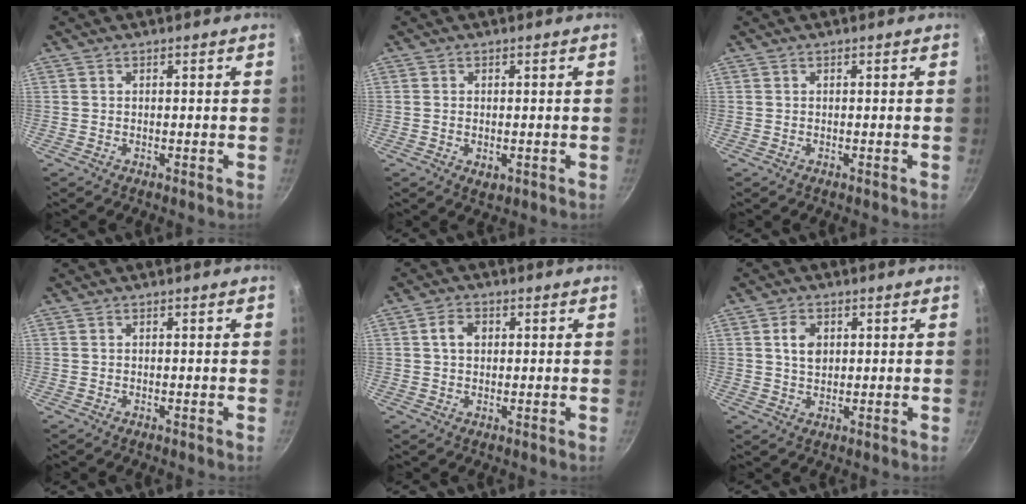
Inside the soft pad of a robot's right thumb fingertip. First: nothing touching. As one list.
[{"total": 2.3, "force": [-0.4, 1.5, 1.7], "torque": [-0.027, -0.007, -0.005]}, {"total": 0.0}, {"total": 0.0}, {"total": 3.7, "force": [0.8, 2.7, 2.4], "torque": [-0.030, 0.005, 0.010]}, {"total": 4.4, "force": [1.2, 3.1, 2.9], "torque": [-0.039, -0.002, 0.021]}]